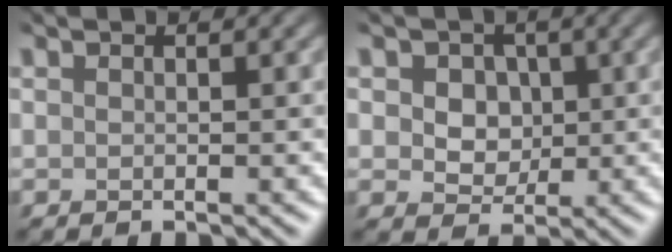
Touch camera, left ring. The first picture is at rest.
{"total": 3.3, "force": [0.2, 2.9, 1.6], "torque": [-0.048, -0.017, 0.015]}